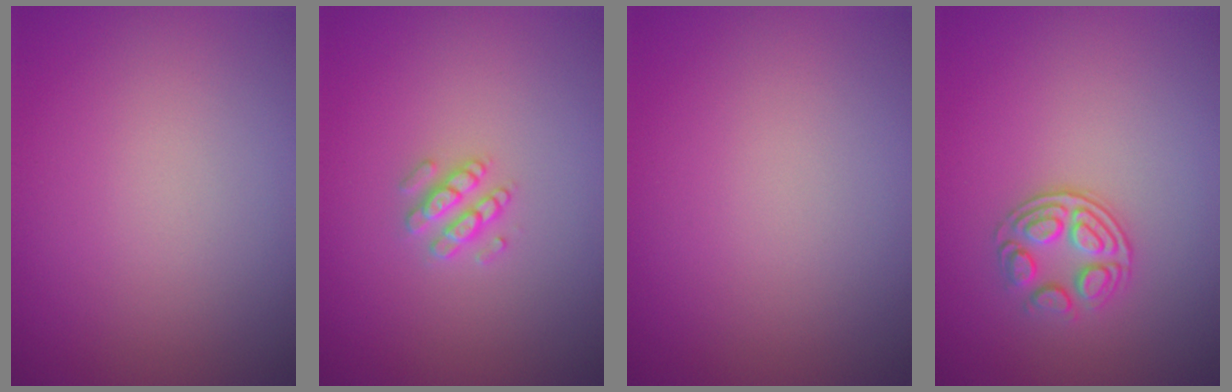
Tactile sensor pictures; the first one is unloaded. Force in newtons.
{"total": 2.1, "press": 2.0, "slide": 0.5}
{"total": 0.0}
{"total": 2.9, "press": 2.5, "slide": 1.4}